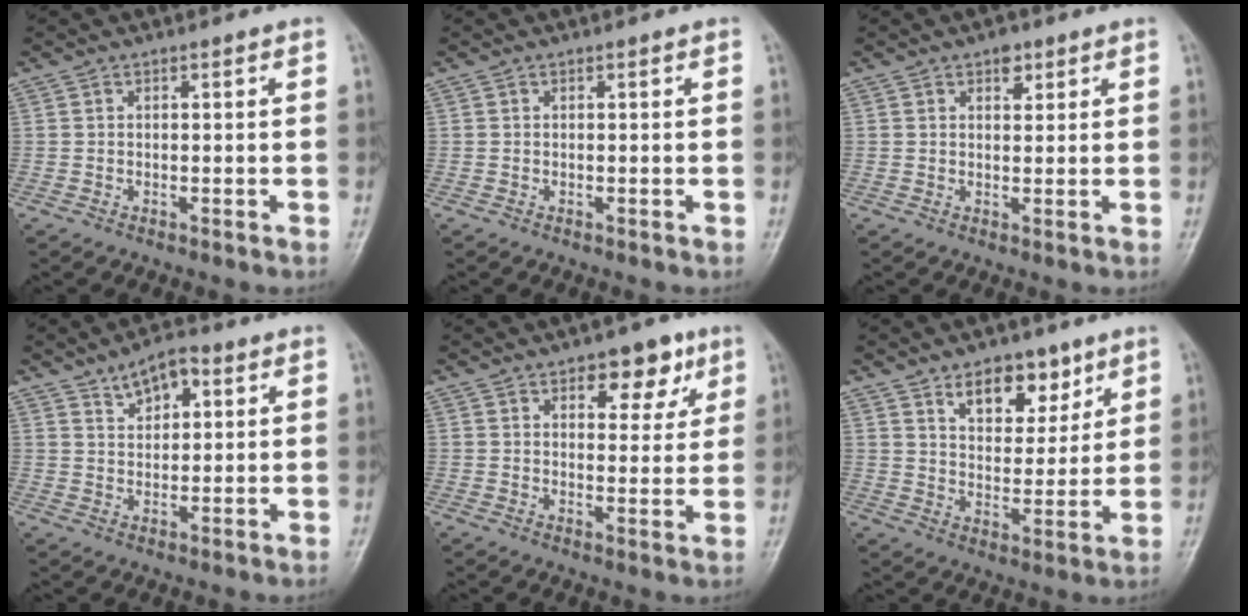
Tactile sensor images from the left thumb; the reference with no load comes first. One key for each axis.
{"total": 0.0}
{"total": 2.7, "fx": 1.6, "fy": 1.6, "fz": 1.5, "tx": -0.007, "ty": -0.006, "tz": 0.022}
{"total": 6.3, "fx": 3.3, "fy": 3.5, "fz": 4.1, "tx": -0.043, "ty": -0.010, "tz": 0.052}
{"total": 8.3, "fx": 4.6, "fy": 4.5, "fz": 5.3, "tx": -0.032, "ty": -0.019, "tz": 0.057}
{"total": 10.4, "fx": 6.4, "fy": 6.0, "fz": 5.7, "tx": -0.049, "ty": -0.038, "tz": 0.106}